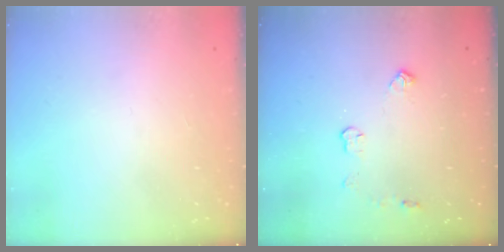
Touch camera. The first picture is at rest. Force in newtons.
{"total": 5.1, "press": 5.0, "slide": 0.8}